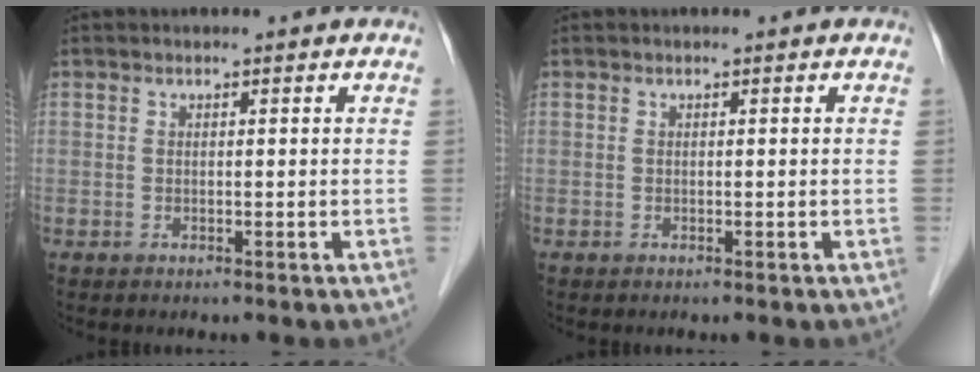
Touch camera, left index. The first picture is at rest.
{"total": 0.0}